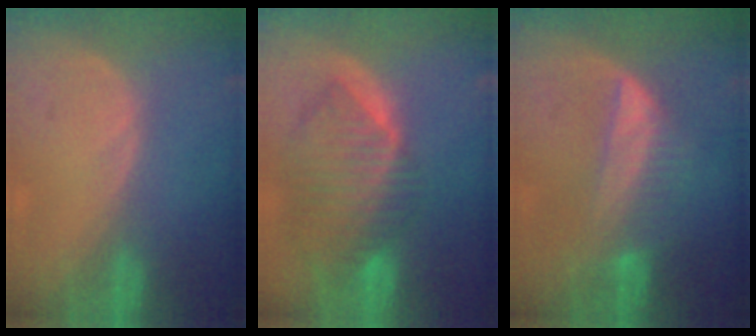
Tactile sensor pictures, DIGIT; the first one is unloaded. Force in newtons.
{"total": 10.3, "press": 9.0, "slide": 5.1}
{"total": 6.5, "press": 6.1, "slide": 2.2}